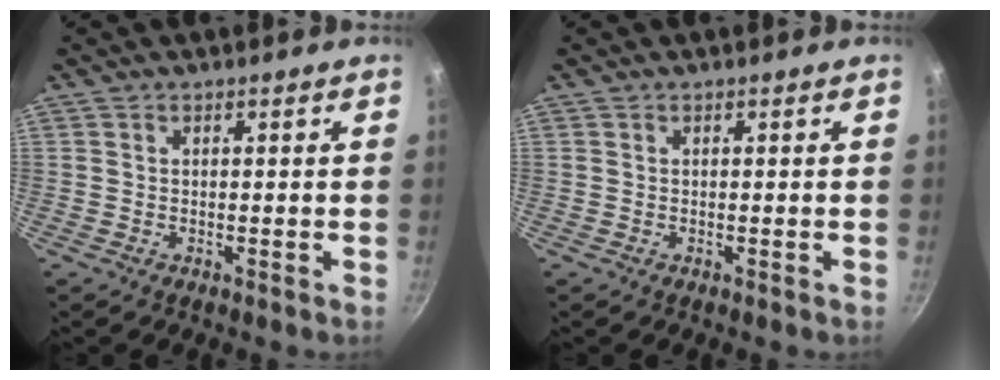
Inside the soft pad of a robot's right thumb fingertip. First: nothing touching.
{"total": 0.0}